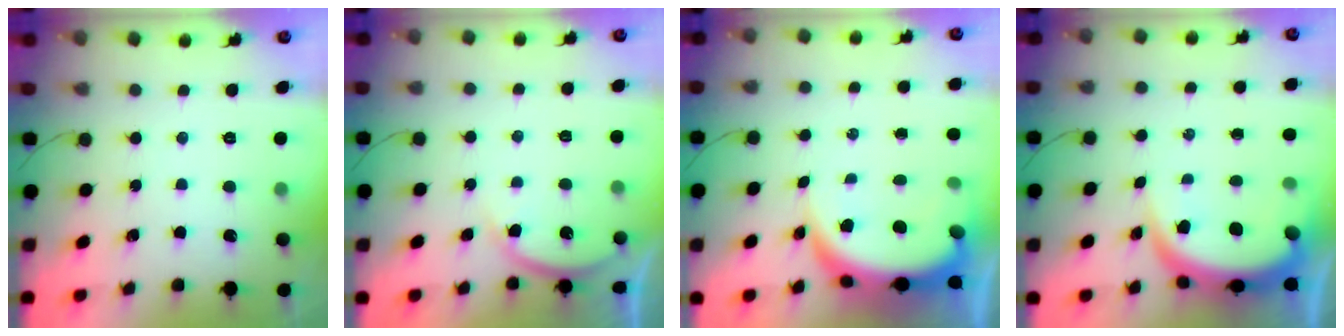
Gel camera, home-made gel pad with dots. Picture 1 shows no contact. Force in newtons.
{"total": 4.1, "press": 4.0, "slide": 0.6}
{"total": 8.3, "press": 8.2, "slide": 1.0}
{"total": 7.6, "press": 7.5, "slide": 0.8}